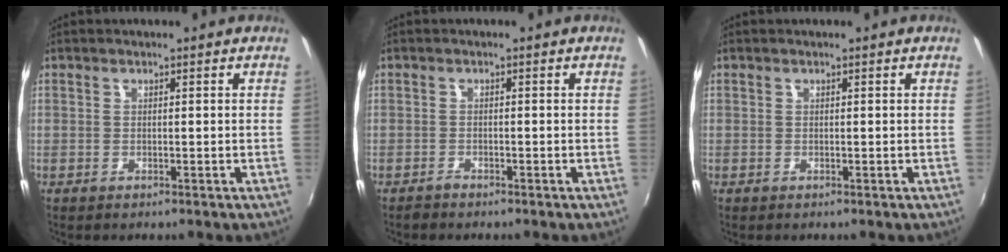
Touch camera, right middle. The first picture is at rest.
{"total": 1.2, "force": [-1.2, 0.3, 0.1], "torque": [-0.005, -0.001, -0.022]}
{"total": 0.0}